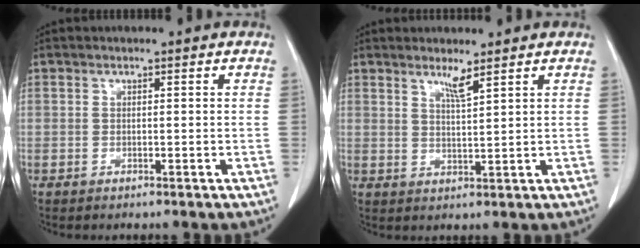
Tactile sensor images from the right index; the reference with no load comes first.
{"total": 2.7, "force": [2.1, -0.3, 1.8], "torque": [-0.034, -0.010, 0.041]}